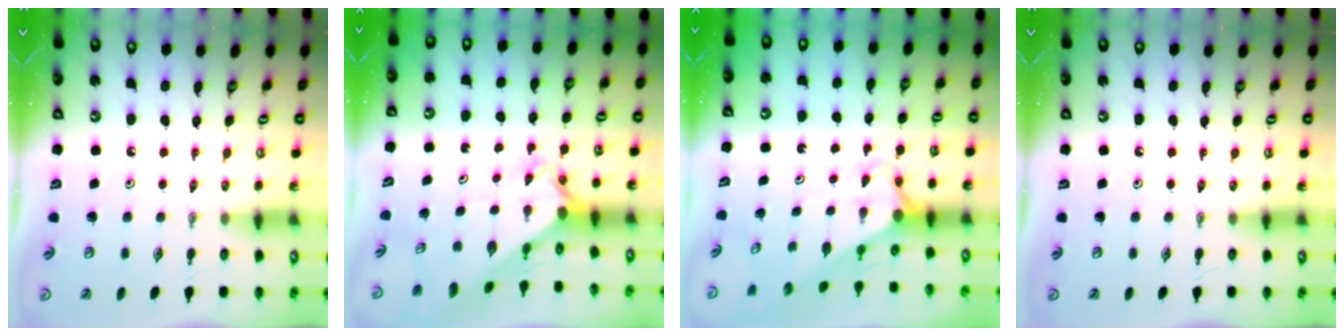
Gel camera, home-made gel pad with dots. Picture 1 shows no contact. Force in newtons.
{"total": 2.5, "press": 2.5, "slide": 0.2}
{"total": 2.9, "press": 2.9, "slide": 0.0}
{"total": 0.0}